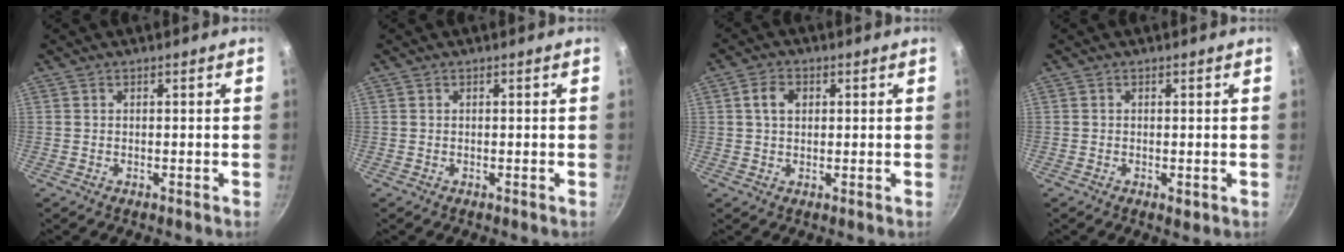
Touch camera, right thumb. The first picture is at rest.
{"total": 0.0}
{"total": 3.9, "force": [1.0, 2.8, 2.6], "torque": [-0.037, 0.005, 0.013]}
{"total": 1.3, "force": [-0.2, 0.8, 1.0], "torque": [-0.015, -0.003, -0.004]}